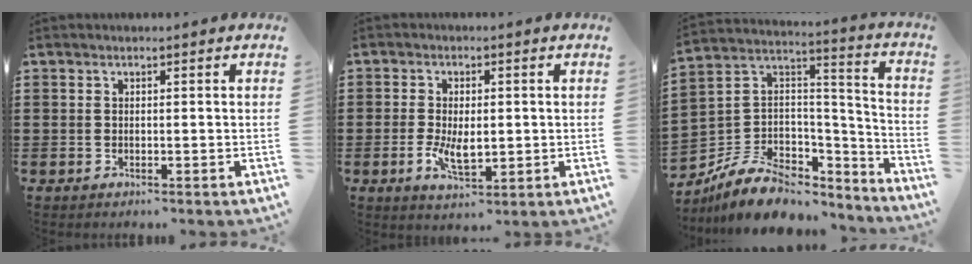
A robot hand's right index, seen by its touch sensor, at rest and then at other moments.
{"total": 5.1, "force": [-0.6, 2.6, 4.4], "torque": [-0.077, 0.000, -0.011]}
{"total": 10.1, "force": [-6.3, 6.9, 3.8], "torque": [-0.088, 0.022, -0.111]}